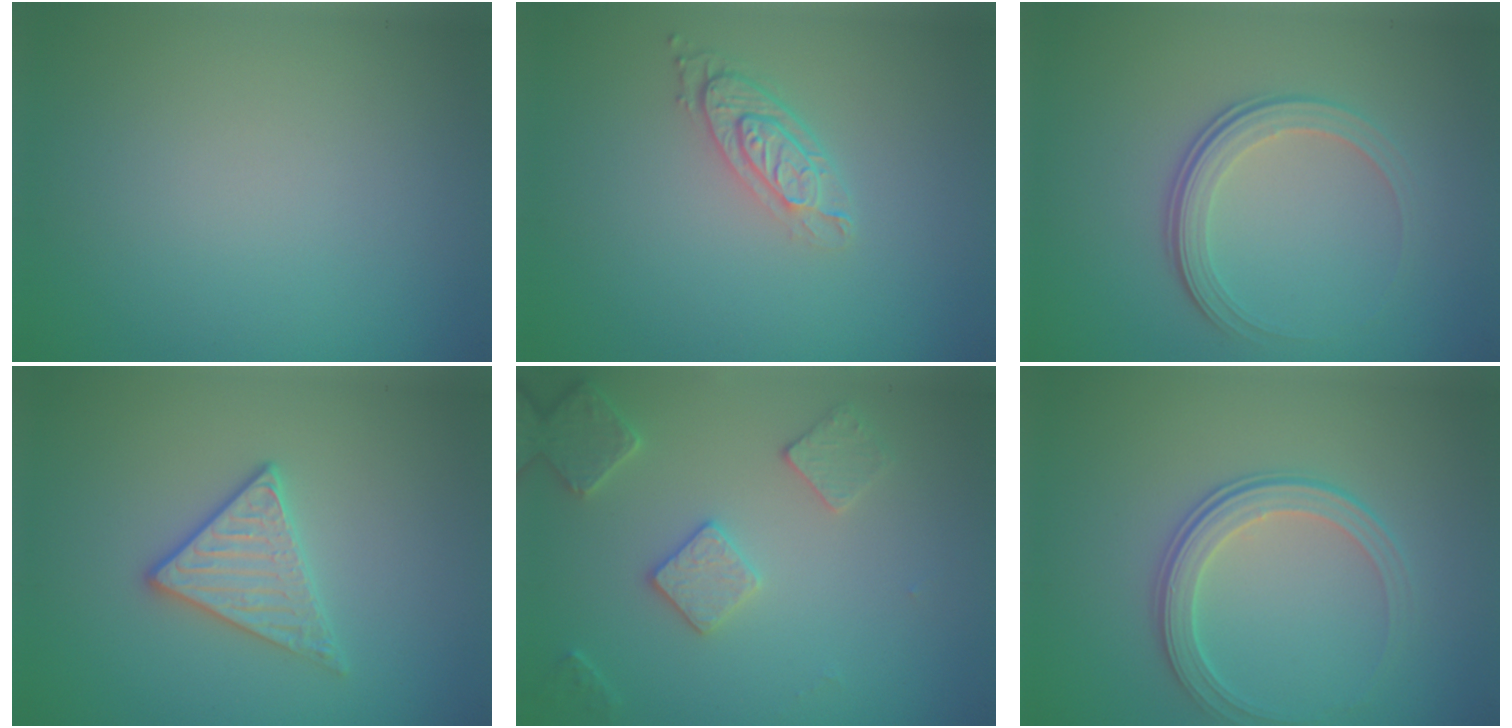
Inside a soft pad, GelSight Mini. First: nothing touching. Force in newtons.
{"total": 3.1, "press": 2.3, "slide": 2.1}
{"total": 3.6, "press": 2.5, "slide": 2.5}
{"total": 2.8, "press": 2.7, "slide": 0.8}
{"total": 3.1, "press": 3.1, "slide": 0.2}
{"total": 3.4, "press": 2.8, "slide": 1.9}